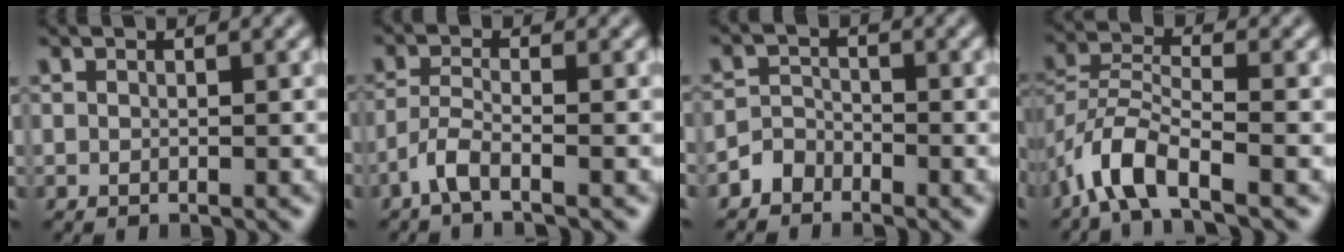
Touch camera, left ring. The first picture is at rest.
{"total": 2.6, "force": [-1.7, 0.5, 1.8], "torque": [-0.041, 0.002, -0.044]}
{"total": 1.9, "force": [-1.5, 1.1, 0.2], "torque": [0.002, 0.012, -0.031]}
{"total": 5.7, "force": [-3.7, 1.9, 4.0], "torque": [-0.078, 0.002, -0.079]}